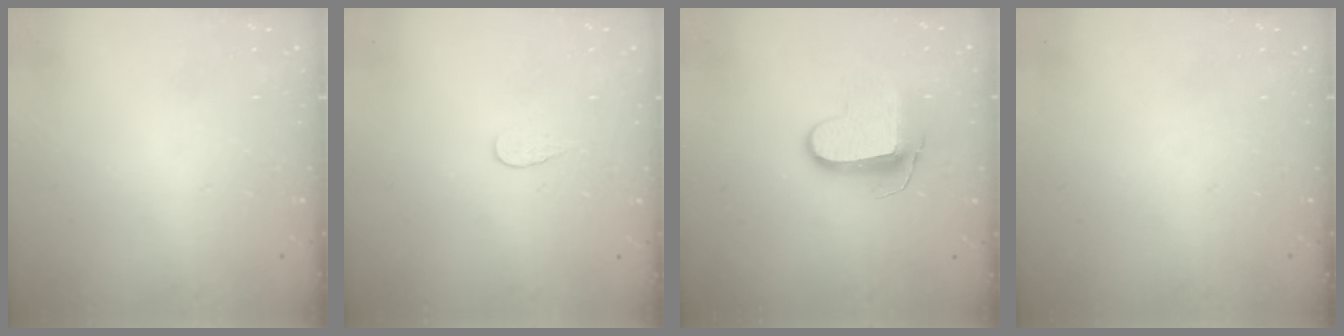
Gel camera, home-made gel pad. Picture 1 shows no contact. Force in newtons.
{"total": 3.9, "press": 3.9, "slide": 0.4}
{"total": 9.9, "press": 9.9, "slide": 0.7}
{"total": 0.0}